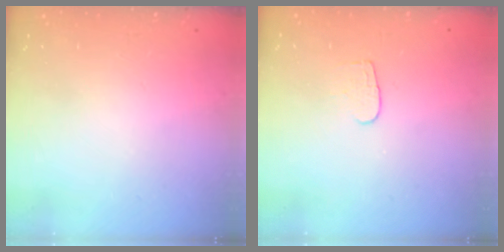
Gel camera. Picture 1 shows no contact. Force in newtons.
{"total": 4.6, "press": 4.6, "slide": 0.2}